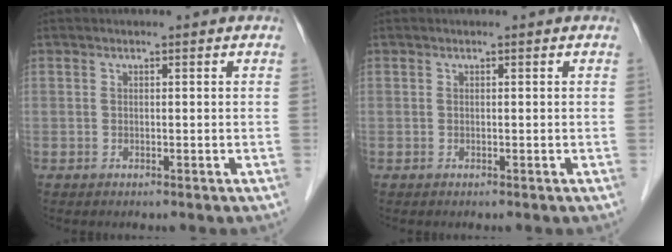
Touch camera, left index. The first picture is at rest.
{"total": 0.0}